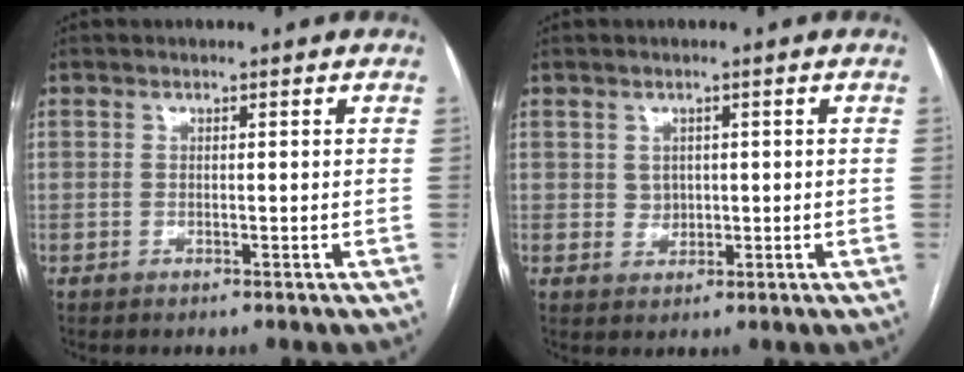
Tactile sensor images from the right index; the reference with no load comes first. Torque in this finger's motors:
{"motor_torque": [0.15, 0.15, -0.06, -0.01]}